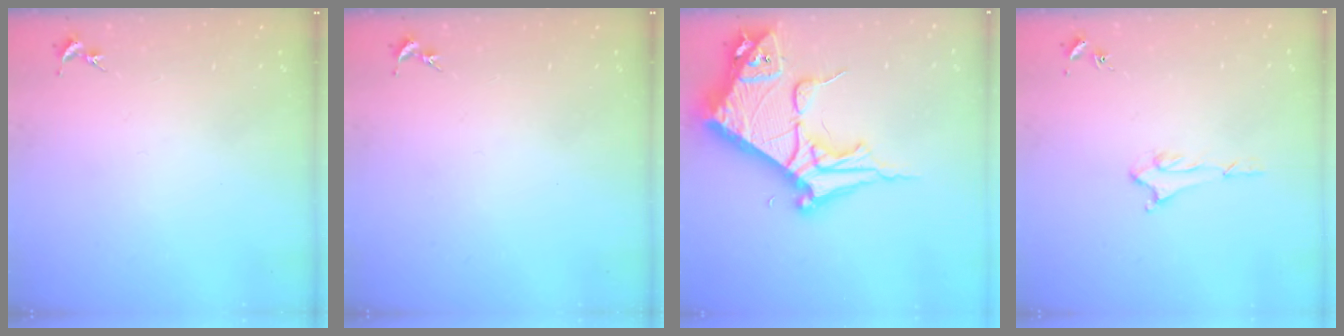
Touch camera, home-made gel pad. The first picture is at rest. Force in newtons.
{"total": 0.0}
{"total": 10.6, "press": 10.6, "slide": 1.1}
{"total": 1.5, "press": 1.5, "slide": 0.2}